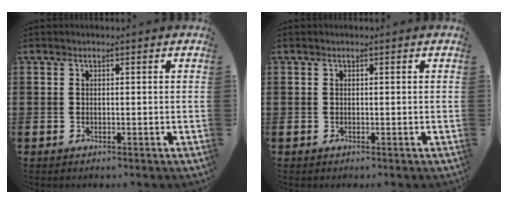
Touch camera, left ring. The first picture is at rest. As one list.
[{"total": 0.0}]